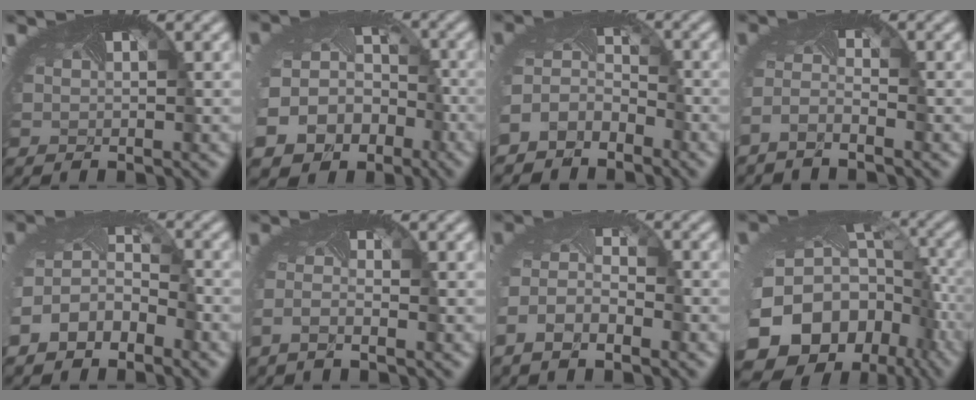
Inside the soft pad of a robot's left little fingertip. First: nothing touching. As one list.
[{"total": 16.4, "force": [-7.0, 13.6, 6.0], "torque": [-0.150, -0.070, -0.099]}, {"total": 4.7, "force": [-3.8, 2.8, 0.7], "torque": [-0.027, -0.016, -0.070]}, {"total": 2.1, "force": [-2.0, 0.0, 0.5], "torque": [-0.025, -0.009, -0.046]}, {"total": 3.8, "force": [-2.5, 2.1, 1.9], "torque": [-0.045, -0.003, -0.053]}, {"total": 1.5, "force": [-1.3, 0.0, 0.7], "torque": [-0.025, -0.010, -0.030]}, {"total": 4.1, "force": [-2.7, 2.1, 2.3], "torque": [-0.053, -0.009, -0.051]}, {"total": 19.4, "force": [-9.2, 14.2, 9.5], "torque": [-0.215, -0.055, -0.107]}]